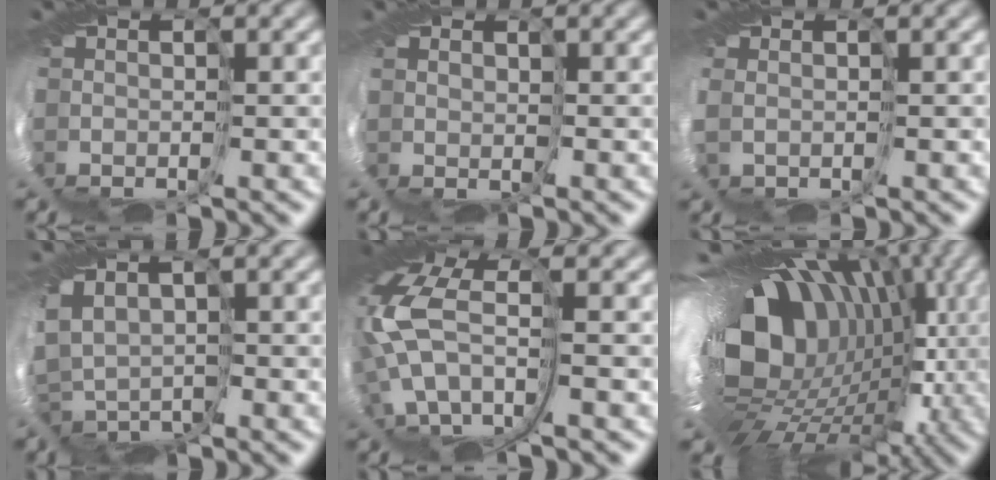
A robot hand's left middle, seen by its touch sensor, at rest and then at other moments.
{"total": 1.3, "force": [1.1, 0.6, -0.4], "torque": [-0.005, 0.004, 0.012]}
{"total": 1.5, "force": [0.5, 1.2, 0.6], "torque": [-0.035, 0.005, 0.016]}
{"total": 0.8, "force": [0.0, 0.6, 0.5], "torque": [-0.036, 0.004, -0.026]}
{"total": 8.9, "force": [0.8, 4.6, 7.5], "torque": [-0.220, 0.003, 0.011]}
{"total": 17.3, "force": [2.0, 12.2, 12.1], "torque": [-0.209, -0.014, 0.031]}